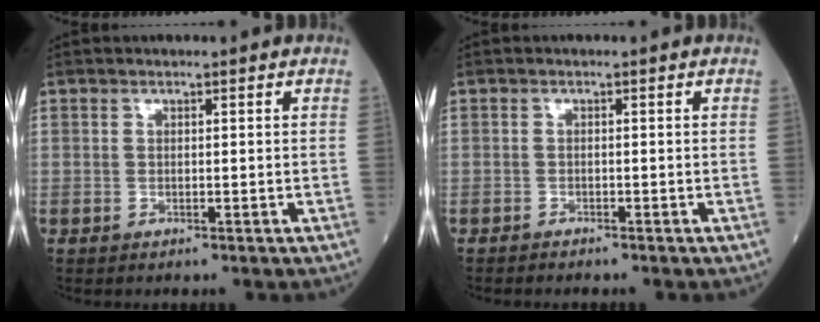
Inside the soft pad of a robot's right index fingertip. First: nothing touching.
{"total": 1.1, "force": [-1.1, 0.2, 0.3], "torque": [-0.007, -0.001, -0.016]}